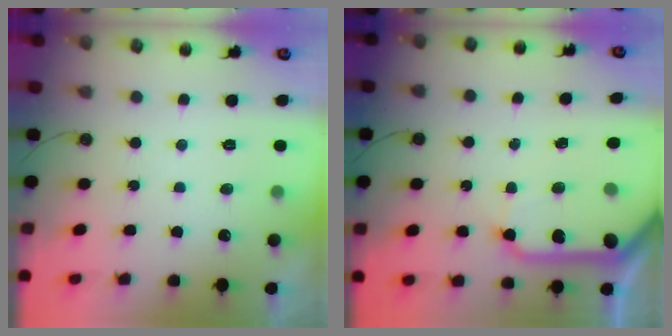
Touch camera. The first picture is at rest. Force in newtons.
{"total": 13.9, "press": 13.9, "slide": 1.2}